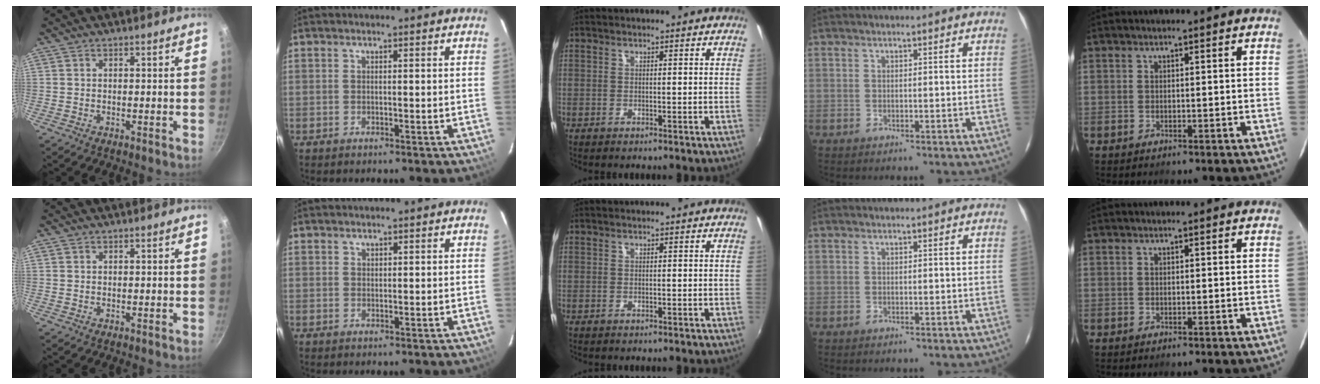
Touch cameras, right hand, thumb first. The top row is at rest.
{"index": {"total": 0.6, "force": [0.4, 0.4, 0.0], "torque": [0.002, 0.002, 0.008]}}